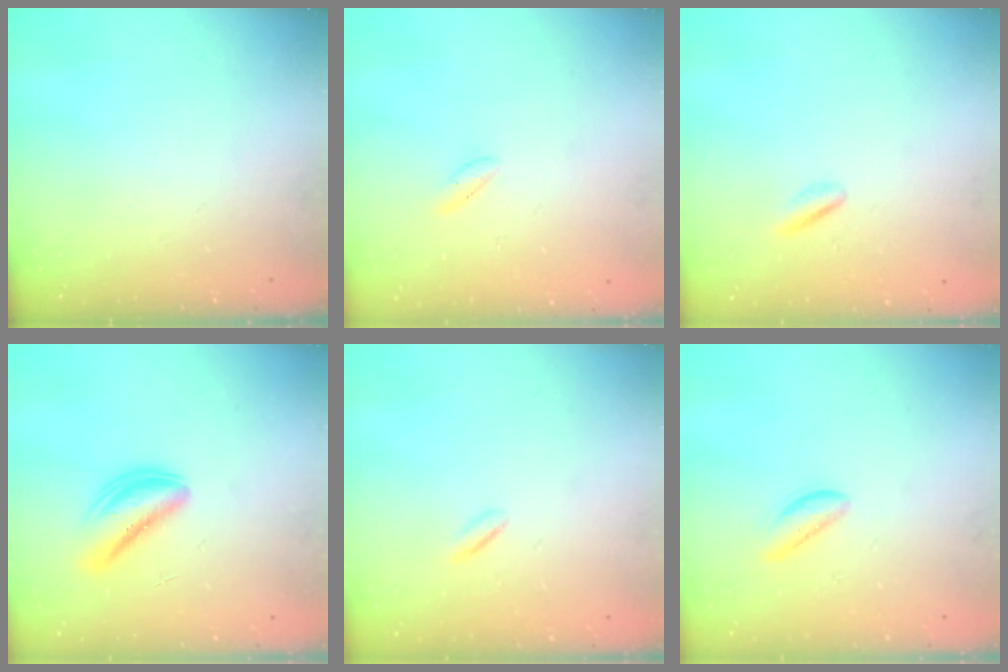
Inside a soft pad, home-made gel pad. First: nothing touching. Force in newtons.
{"total": 2.0, "press": 1.6, "slide": 1.2}
{"total": 1.8, "press": 1.7, "slide": 0.4}
{"total": 4.9, "press": 4.8, "slide": 0.5}
{"total": 1.8, "press": 1.6, "slide": 0.8}
{"total": 1.4, "press": 1.4, "slide": 0.4}